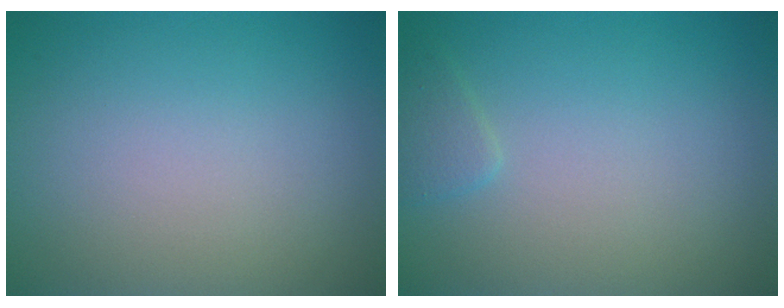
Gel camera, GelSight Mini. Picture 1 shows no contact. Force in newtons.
{"total": 1.1, "press": 1.1, "slide": 0.1}